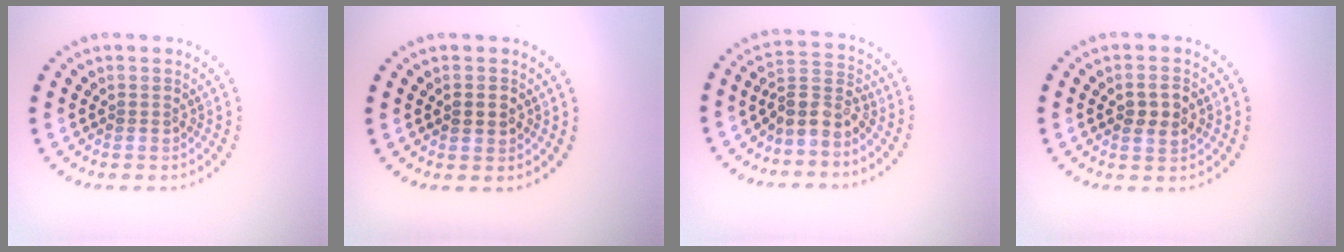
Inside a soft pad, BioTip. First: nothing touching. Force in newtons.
{"total": 2.1, "press": 2.0, "slide": 0.2}
{"total": 3.2, "press": 2.5, "slide": 2.0}
{"total": 2.4, "press": 2.4, "slide": 0.3}